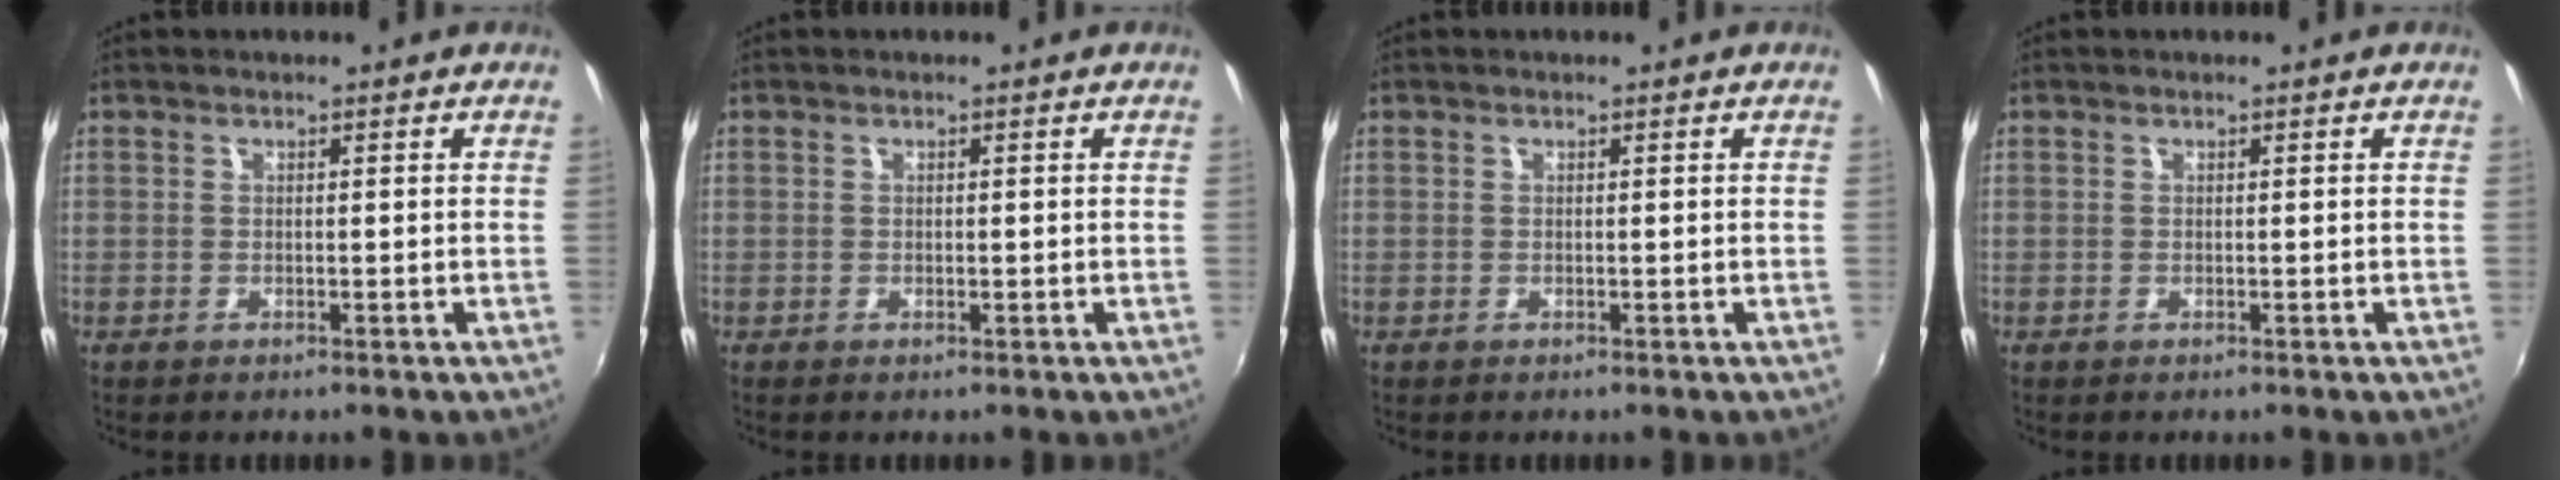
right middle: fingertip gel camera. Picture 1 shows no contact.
{"total": 0.0}
{"total": 0.0}
{"total": 0.0}